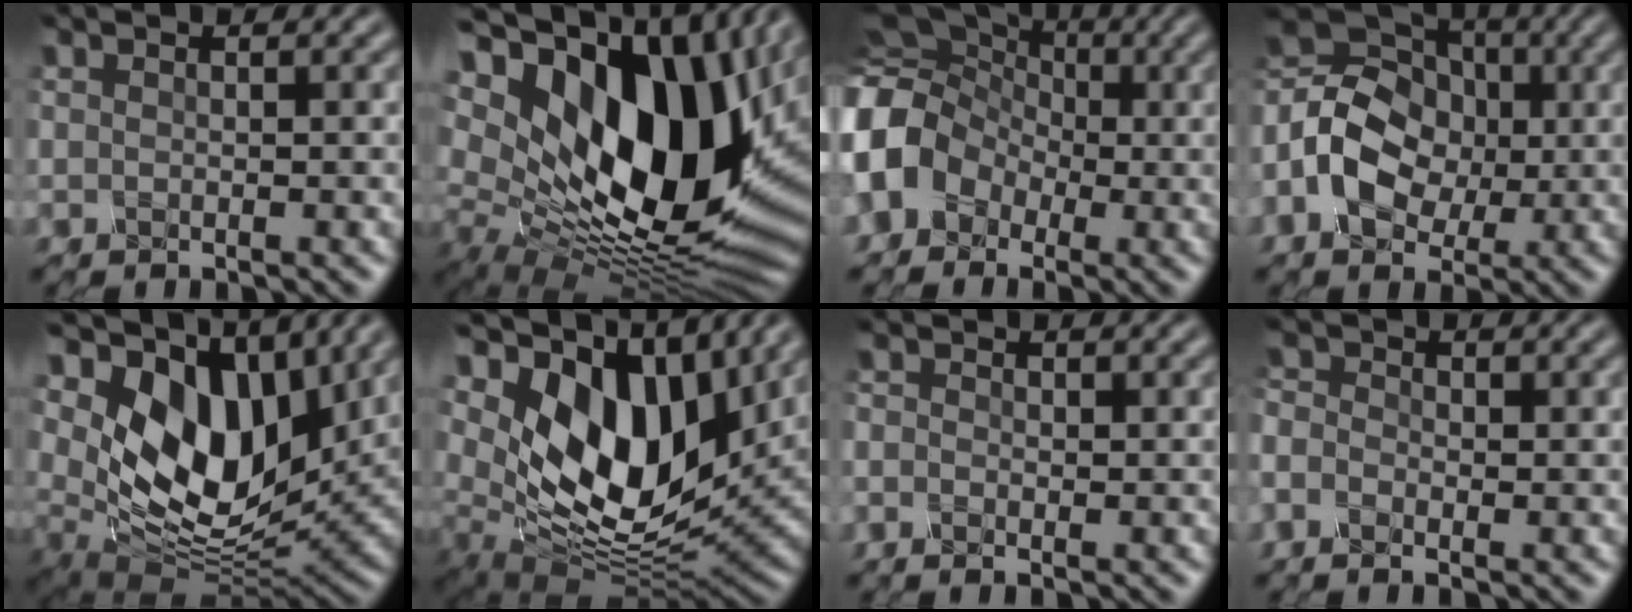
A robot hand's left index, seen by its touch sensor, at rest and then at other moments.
{"total": 20.9, "force": [5.9, 12.6, 15.6], "torque": [-0.291, -0.004, 0.144]}
{"total": 11.6, "force": [-2.2, 9.9, 5.6], "torque": [-0.120, -0.005, -0.080]}
{"total": 10.0, "force": [-1.4, 8.2, 5.6], "torque": [-0.109, 0.018, -0.043]}
{"total": 12.6, "force": [5.3, 7.5, 8.6], "torque": [-0.146, -0.005, 0.097]}
{"total": 14.0, "force": [5.4, 8.1, 10.1], "torque": [-0.168, 0.000, 0.096]}
{"total": 0.9, "force": [-0.5, 0.7, 0.5], "torque": [-0.005, -0.001, -0.011]}
{"total": 2.1, "force": [-1.1, 1.5, 0.9], "torque": [-0.023, 0.000, -0.025]}